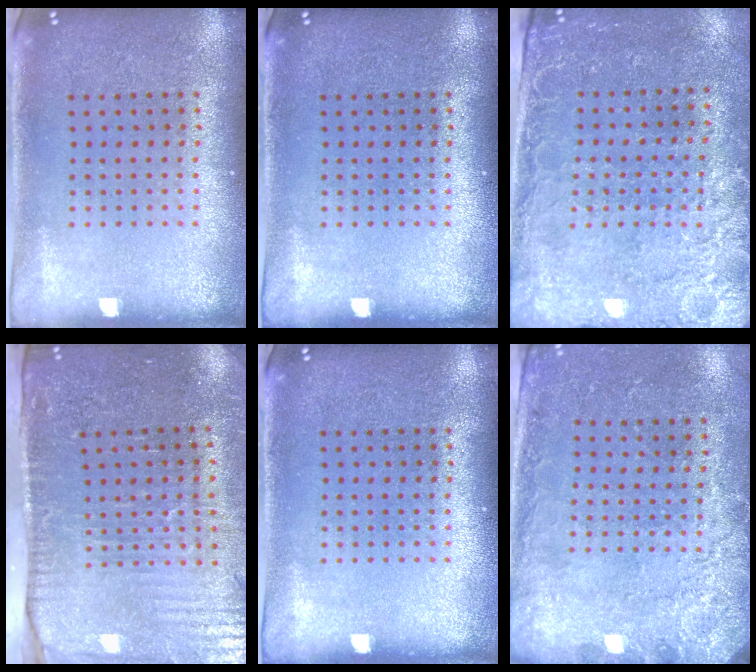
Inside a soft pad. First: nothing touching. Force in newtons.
{"total": 0.0}
{"total": 2.7, "press": 2.4, "slide": 1.2}
{"total": 4.4, "press": 3.8, "slide": 2.3}
{"total": 0.0}
{"total": 2.7, "press": 2.2, "slide": 1.5}